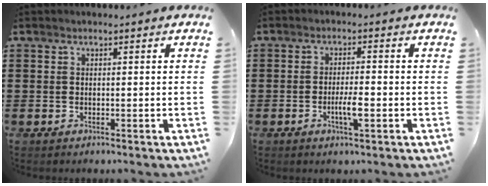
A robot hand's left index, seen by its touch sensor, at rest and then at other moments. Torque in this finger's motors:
{"motor_torque": [0.75, 0.27, 0.12, 0.07]}